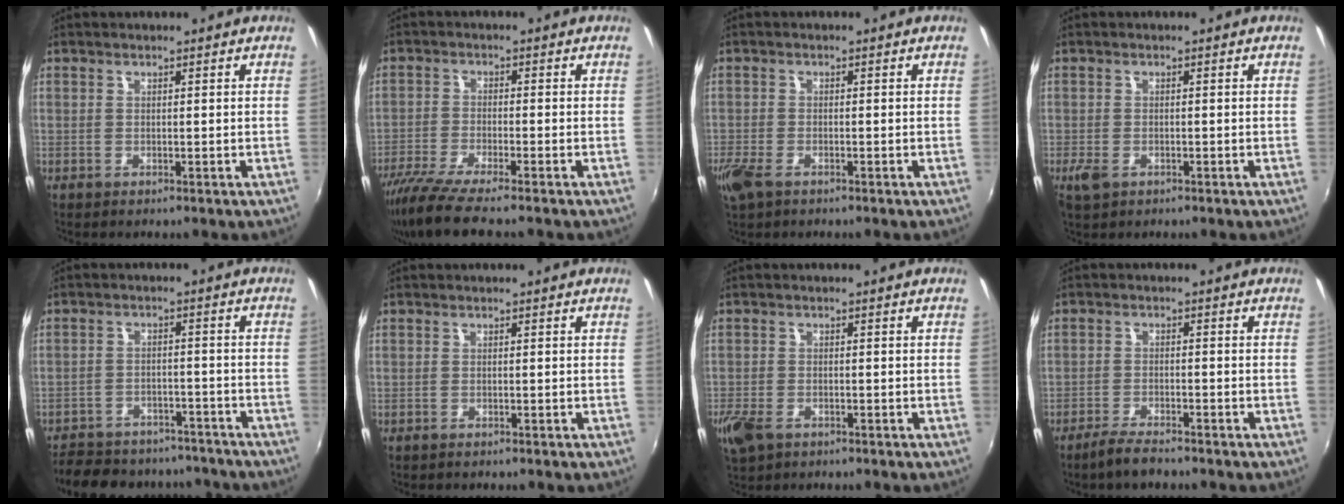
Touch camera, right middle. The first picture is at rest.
{"total": 9.1, "force": [-7.6, 0.3, 5.0], "torque": [-0.114, -0.036, -0.138]}
{"total": 4.9, "force": [-3.2, 2.3, 3.0], "torque": [-0.079, -0.013, -0.062]}
{"total": 3.2, "force": [-1.7, 1.9, 1.9], "torque": [-0.043, -0.008, -0.031]}
{"total": 19.2, "force": [-16.2, 7.8, 6.9], "torque": [-0.158, 0.018, -0.213]}
{"total": 0.0}
{"total": 6.3, "force": [-3.7, 3.6, 3.6], "torque": [-0.095, -0.018, -0.070]}
{"total": 4.2, "force": [-3.6, 0.7, 2.0], "torque": [-0.061, -0.005, -0.070]}